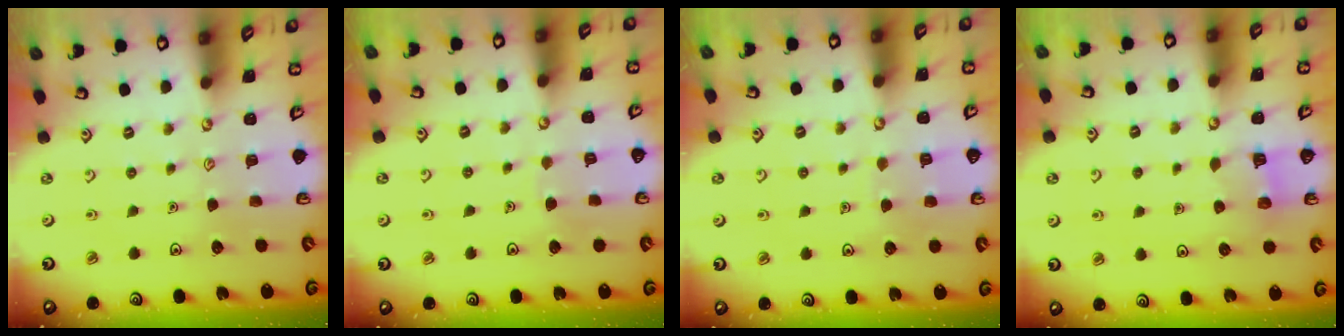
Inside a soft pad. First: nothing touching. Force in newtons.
{"total": 2.4, "press": 2.4, "slide": 0.2}
{"total": 5.0, "press": 4.9, "slide": 0.4}
{"total": 4.1, "press": 4.1, "slide": 0.4}